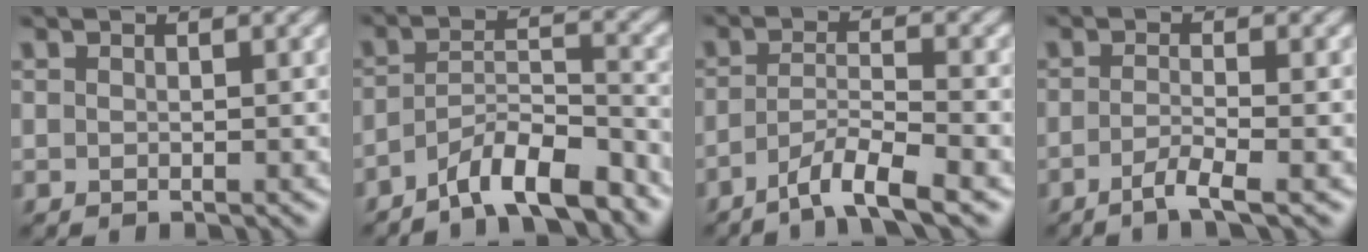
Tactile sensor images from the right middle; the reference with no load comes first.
{"total": 6.7, "force": [-5.3, 1.5, 3.8], "torque": [-0.057, 0.005, -0.090]}
{"total": 4.8, "force": [-3.3, 0.7, 3.4], "torque": [-0.055, 0.001, -0.067]}
{"total": 2.4, "force": [-1.3, 0.3, 2.0], "torque": [-0.032, 0.000, -0.036]}